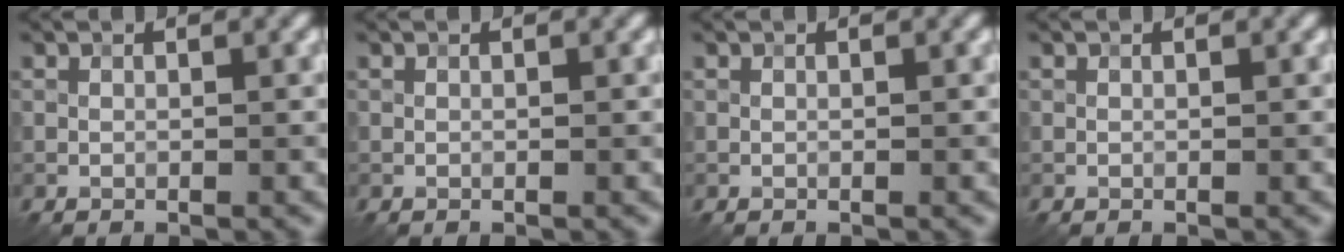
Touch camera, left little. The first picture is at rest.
{"total": 0.0}
{"total": 0.0}
{"total": 0.0}